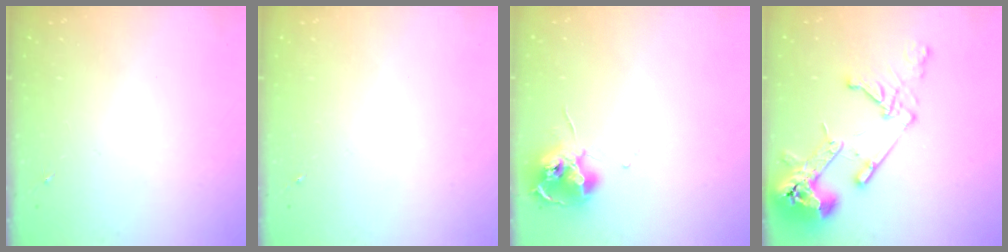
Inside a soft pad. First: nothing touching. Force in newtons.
{"total": 0.0}
{"total": 12.1, "press": 12.0, "slide": 1.2}
{"total": 18.8, "press": 18.6, "slide": 2.5}